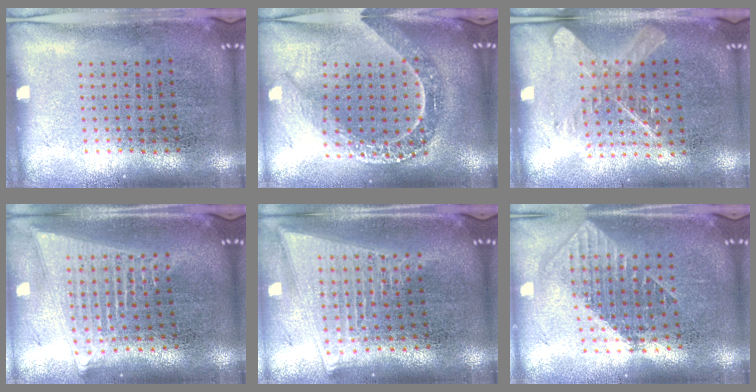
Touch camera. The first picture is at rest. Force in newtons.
{"total": 2.4, "press": 2.0, "slide": 1.3}
{"total": 1.5, "press": 1.3, "slide": 0.7}
{"total": 2.1, "press": 1.8, "slide": 1.1}
{"total": 2.1, "press": 1.8, "slide": 1.1}
{"total": 1.8, "press": 1.5, "slide": 1.0}